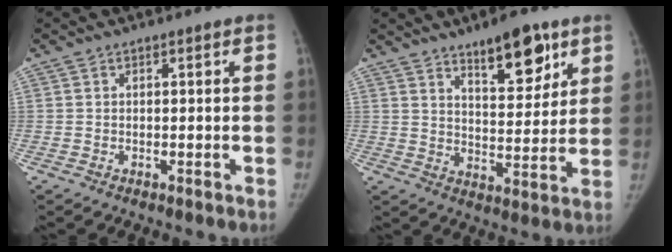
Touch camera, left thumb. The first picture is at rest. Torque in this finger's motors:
{"motor_torque": [0.13, 0.09, 0.24, 0.12, 0.05]}